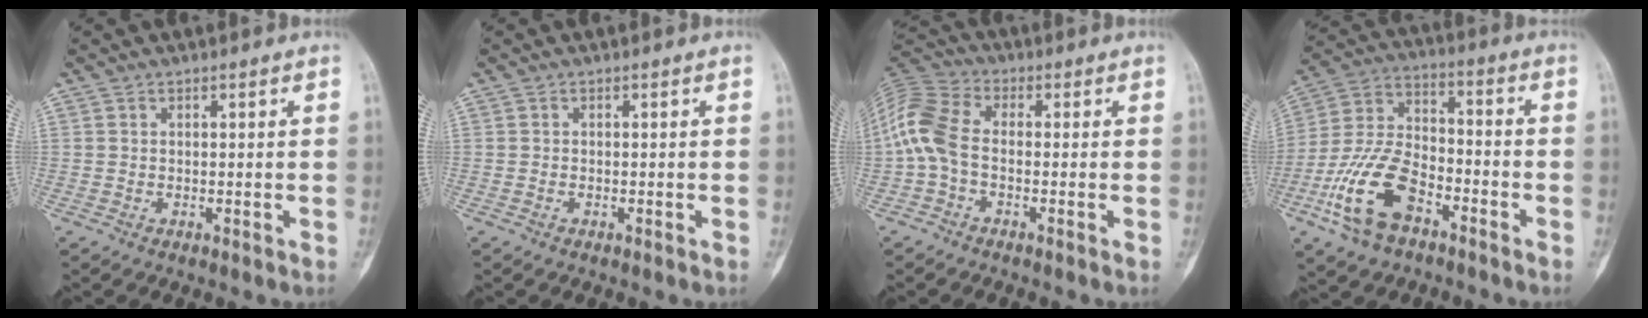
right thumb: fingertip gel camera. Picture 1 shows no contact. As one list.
[{"total": 0.0}, {"total": 9.5, "force": [-1.2, 5.5, 7.6], "torque": [-0.171, 0.025, -0.040]}, {"total": 16.2, "force": [-7.8, 8.7, 11.2], "torque": [-0.226, 0.045, -0.152]}]